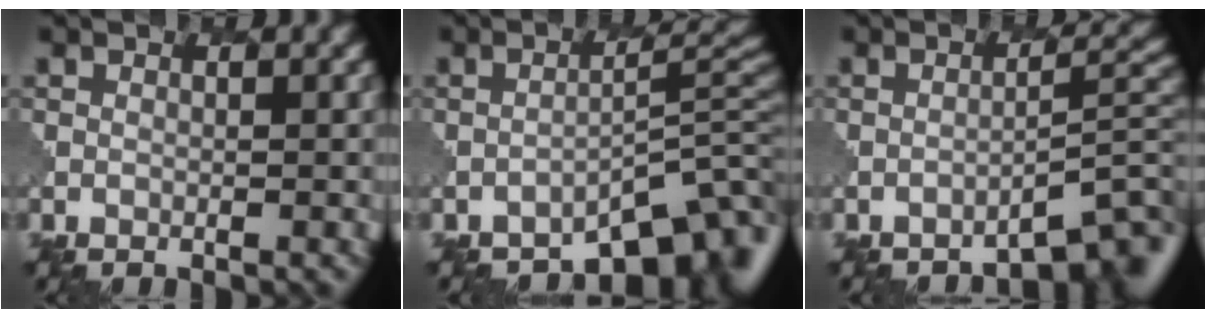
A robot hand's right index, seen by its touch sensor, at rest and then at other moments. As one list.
[{"total": 7.5, "force": [-6.0, 2.0, 4.1], "torque": [-0.040, 0.007, -0.094]}, {"total": 4.2, "force": [-3.5, 0.6, 2.2], "torque": [-0.018, 0.018, -0.054]}]